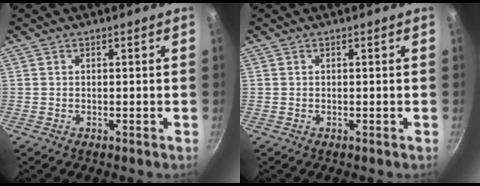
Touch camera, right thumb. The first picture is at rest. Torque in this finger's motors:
{"motor_torque": [-0.42, 0.13, -0.01, 0.17, 0.04]}